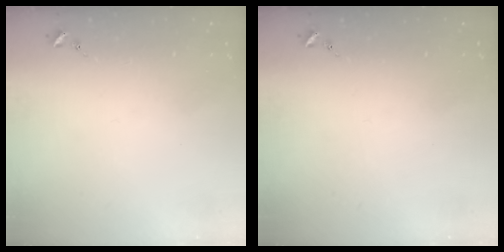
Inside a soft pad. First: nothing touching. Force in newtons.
{"total": 0.0}